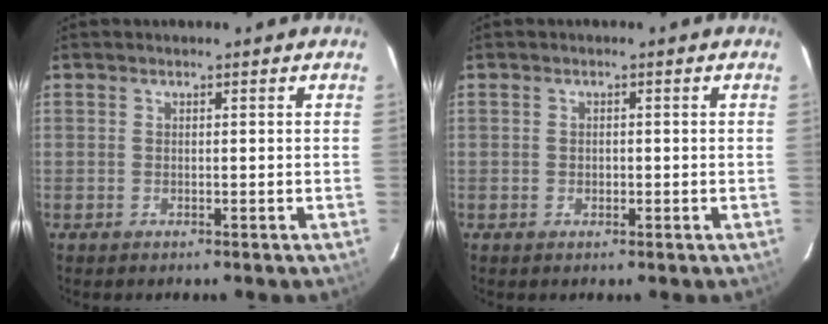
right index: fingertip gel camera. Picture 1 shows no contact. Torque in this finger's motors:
{"motor_torque": [-0.26, 0.16, -0.04, -0.01]}